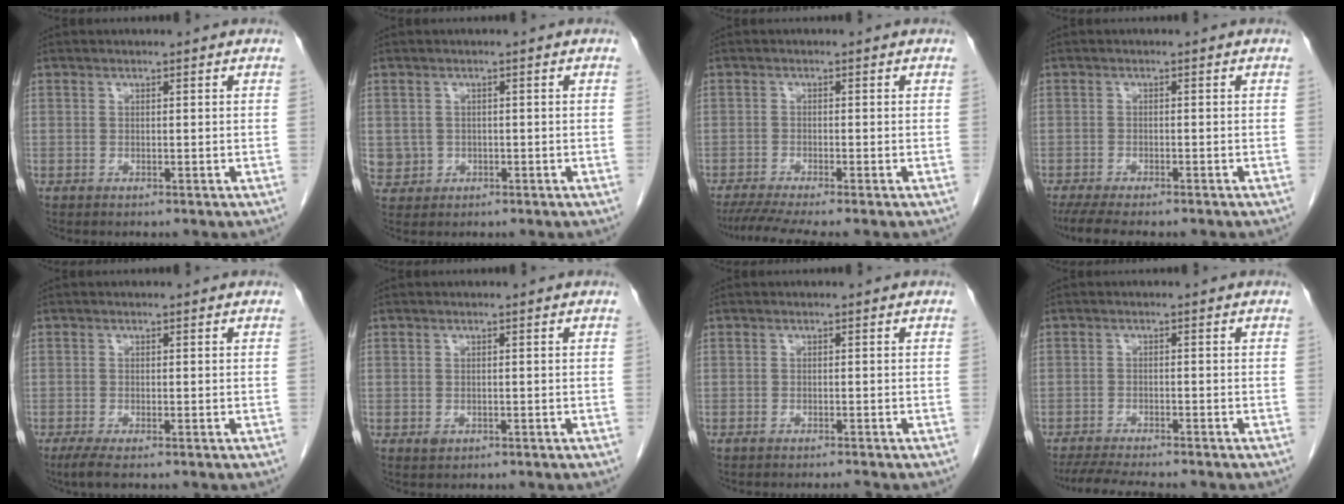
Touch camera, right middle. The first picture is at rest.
{"total": 3.1, "force": [-0.2, 3.1, 0.3], "torque": [0.000, 0.006, 0.006]}
{"total": 6.1, "force": [-5.0, -0.6, 3.3], "torque": [-0.053, -0.016, -0.084]}
{"total": 8.3, "force": [-6.8, 1.8, 4.4], "torque": [-0.063, -0.011, -0.100]}
{"total": 2.2, "force": [-1.5, 0.3, 1.7], "torque": [-0.037, -0.008, -0.030]}
{"total": 0.9, "force": [-0.3, 0.7, 0.4], "torque": [-0.007, 0.001, -0.001]}
{"total": 1.3, "force": [-1.2, -0.3, 0.4], "torque": [-0.007, -0.001, -0.020]}
{"total": 7.9, "force": [-7.0, 0.7, 3.6], "torque": [-0.057, -0.017, -0.111]}